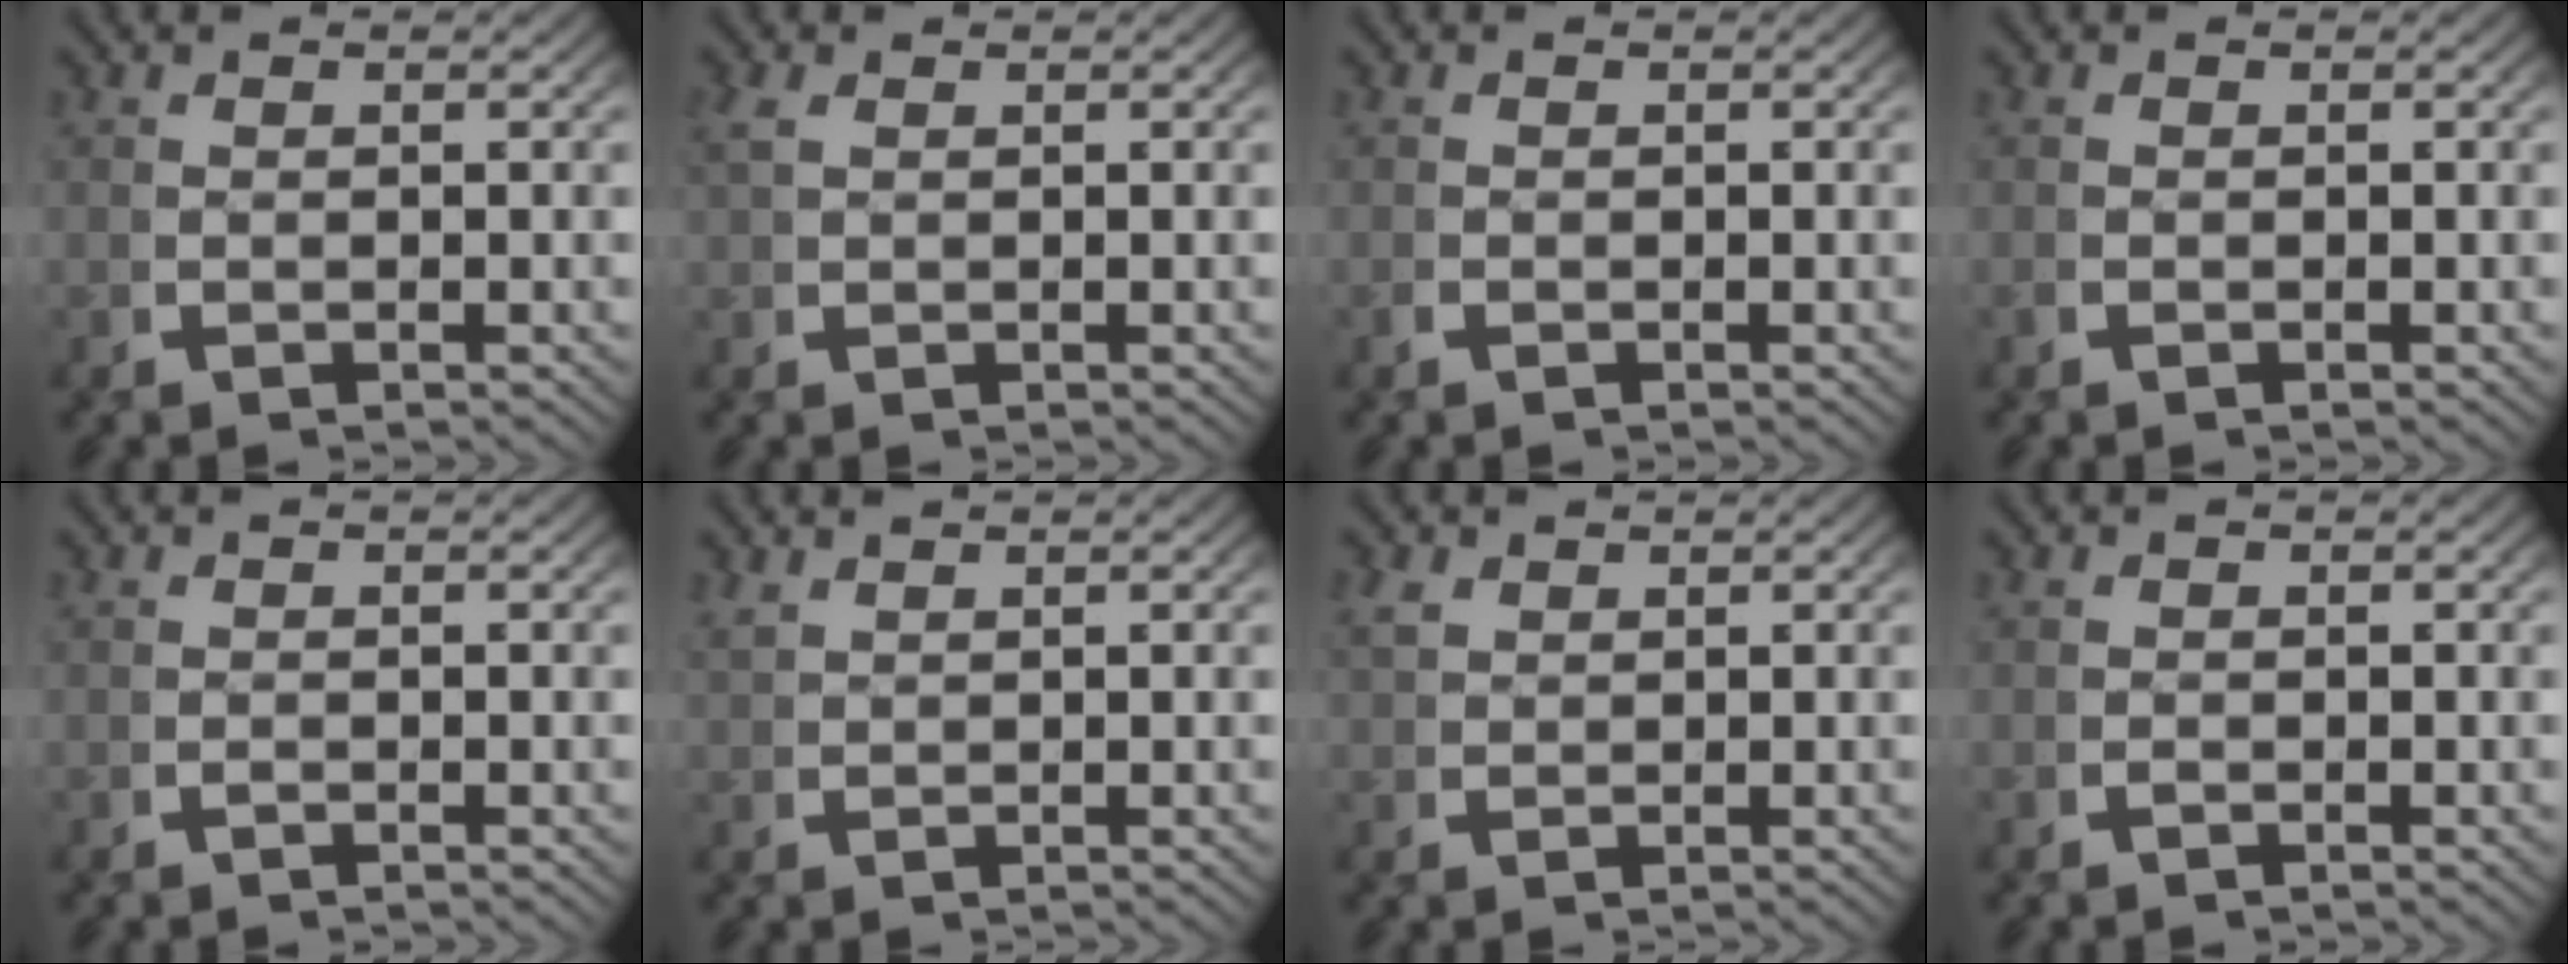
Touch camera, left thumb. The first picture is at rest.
{"total": 1.1, "force": [0.8, 0.4, 0.6], "torque": [-0.019, 0.001, 0.022]}
{"total": 0.0}
{"total": 0.0}
{"total": 0.0}
{"total": 1.4, "force": [1.4, 0.0, 0.2], "torque": [-0.005, 0.005, 0.033]}
{"total": 1.5, "force": [1.3, 0.6, 0.5], "torque": [-0.011, 0.002, 0.033]}
{"total": 0.0}